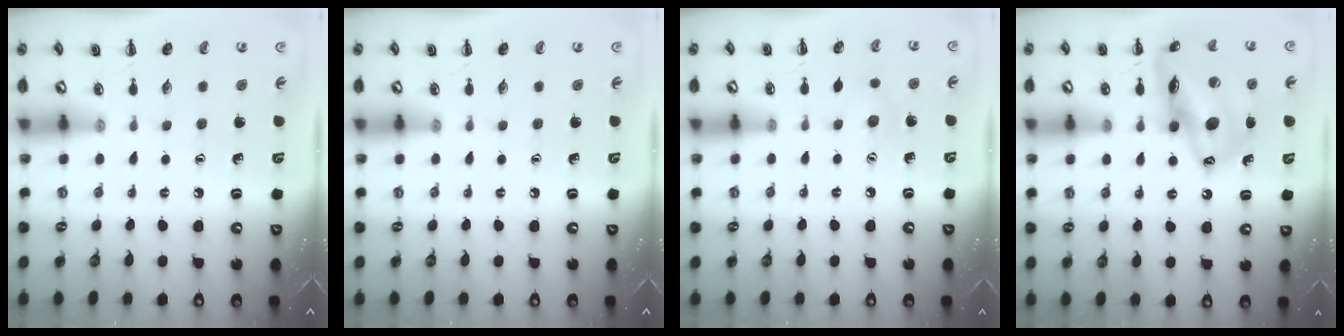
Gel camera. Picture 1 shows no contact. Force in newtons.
{"total": 0.0}
{"total": 5.7, "press": 5.6, "slide": 1.4}
{"total": 17.9, "press": 17.5, "slide": 4.1}